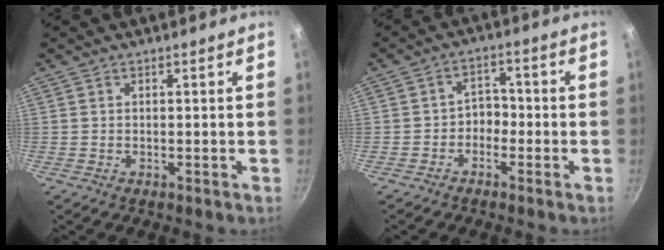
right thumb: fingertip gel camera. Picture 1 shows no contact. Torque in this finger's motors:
{"motor_torque": [-0.14, 0.03, -0.15, 0.01, 0.08]}